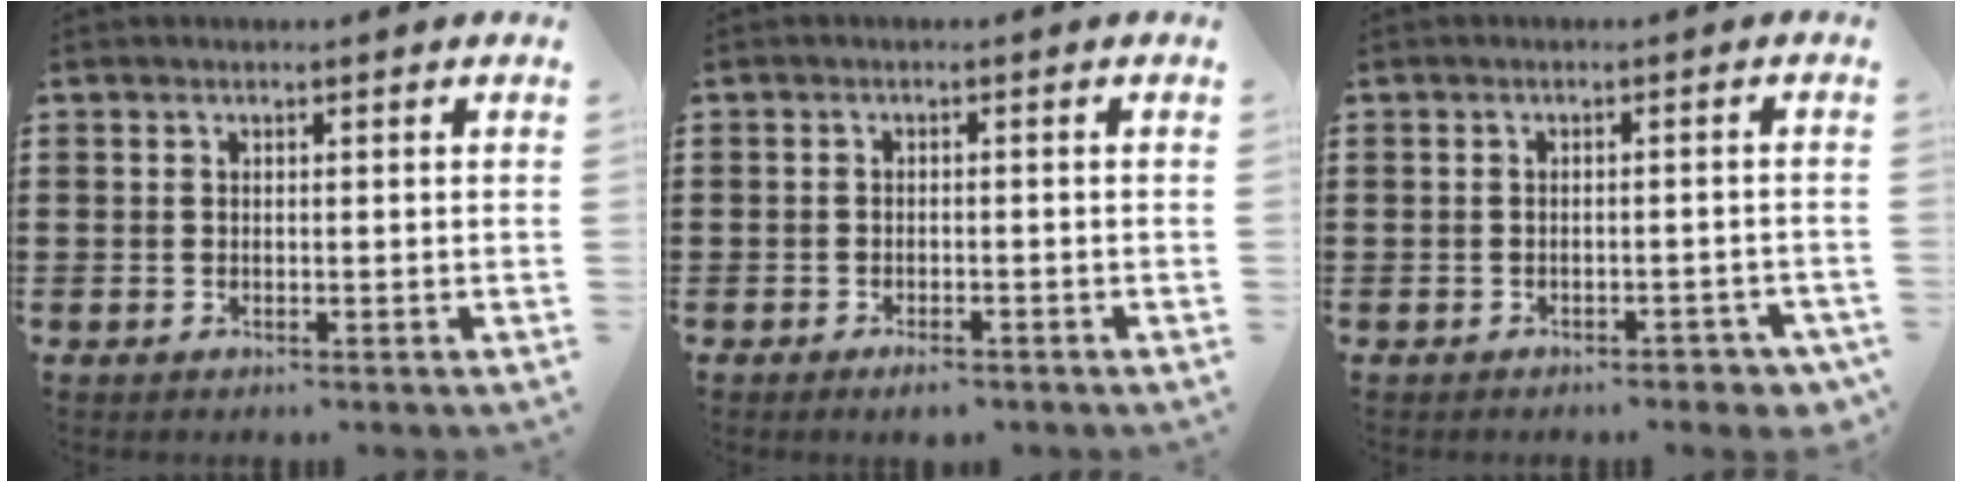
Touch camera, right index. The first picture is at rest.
{"total": 1.5, "force": [-1.4, 0.1, 0.6], "torque": [-0.016, -0.005, -0.026]}
{"total": 1.7, "force": [-1.6, 0.3, 0.6], "torque": [-0.016, -0.001, -0.032]}